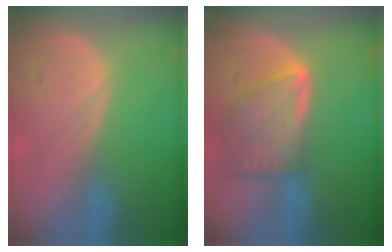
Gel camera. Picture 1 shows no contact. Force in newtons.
{"total": 8.0, "press": 7.2, "slide": 3.5}